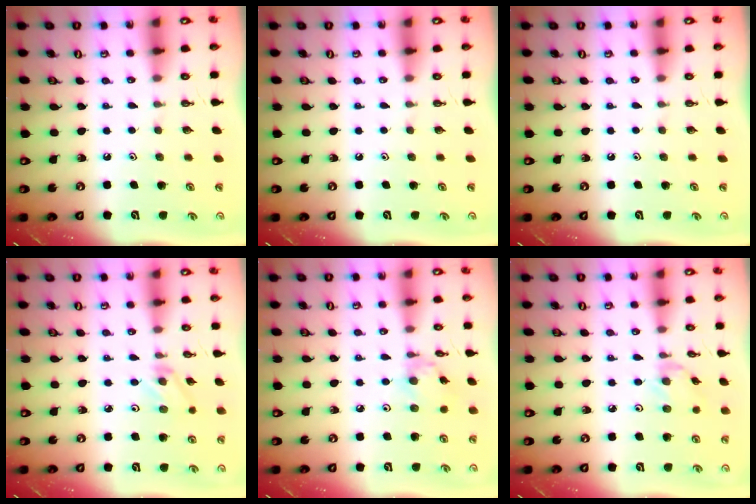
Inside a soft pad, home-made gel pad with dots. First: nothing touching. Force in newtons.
{"total": 0.0}
{"total": 0.0}
{"total": 2.6, "press": 2.6, "slide": 0.4}
{"total": 2.4, "press": 2.4, "slide": 0.2}
{"total": 3.0, "press": 2.9, "slide": 0.4}